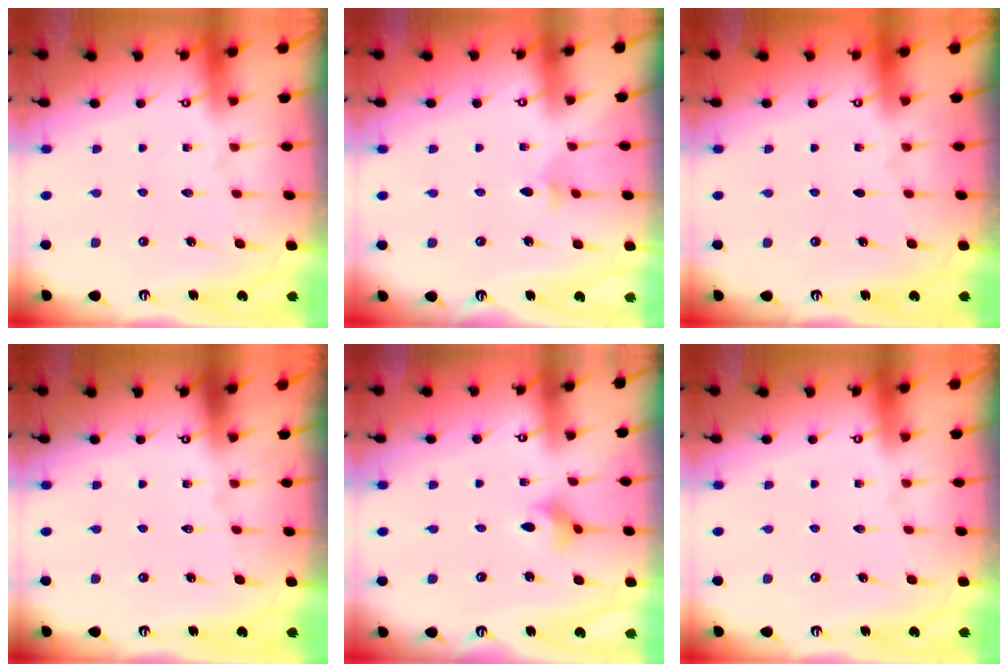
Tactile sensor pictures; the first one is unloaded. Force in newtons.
{"total": 2.9, "press": 2.8, "slide": 0.8}
{"total": 0.0}
{"total": 0.0}
{"total": 2.8, "press": 2.8, "slide": 0.2}
{"total": 0.0}